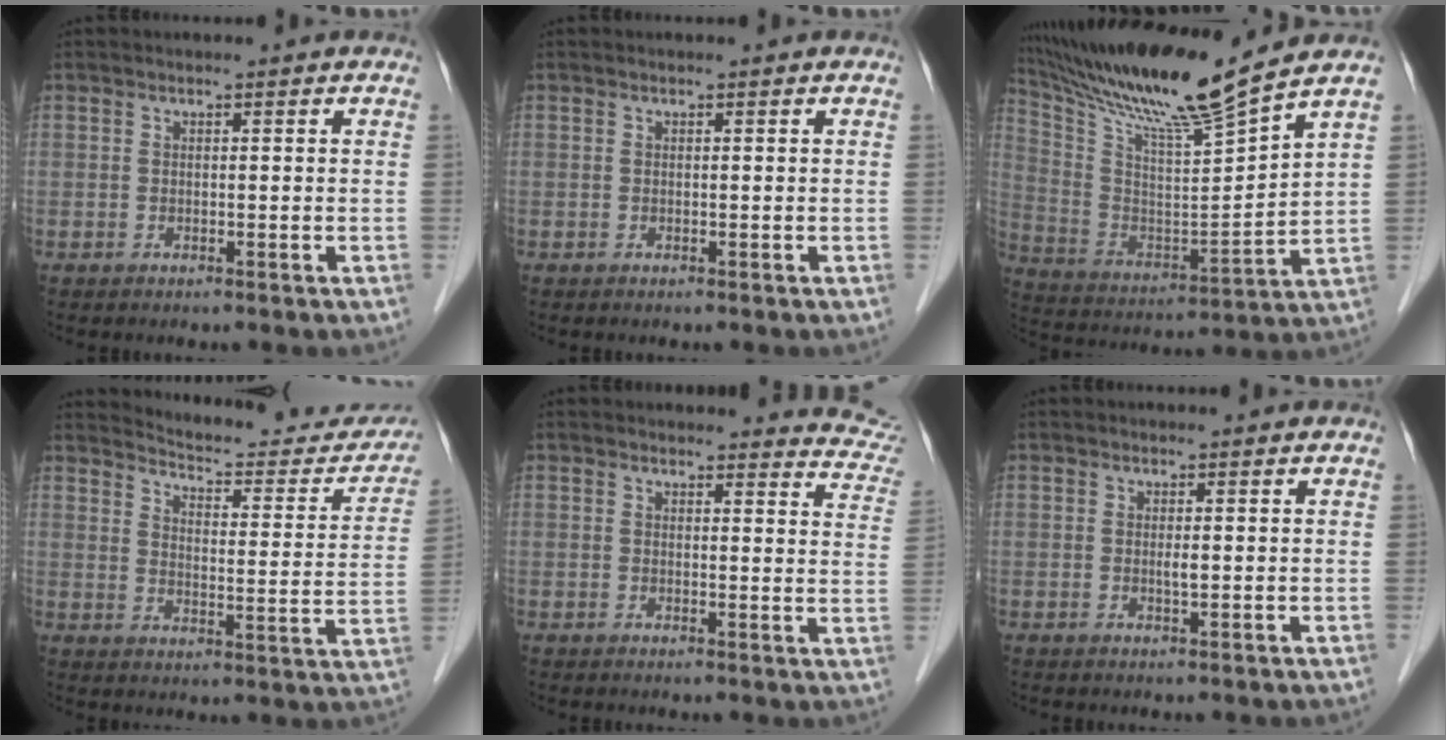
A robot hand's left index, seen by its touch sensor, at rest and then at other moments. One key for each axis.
{"total": 0.0}
{"total": 17.4, "fx": 14.6, "fy": -1.7, "fz": 9.2, "tx": -0.176, "ty": -0.019, "tz": 0.261}
{"total": 19.2, "fx": 18.3, "fy": 3.9, "fz": 4.3, "tx": -0.040, "ty": -0.055, "tz": 0.214}
{"total": 11.5, "fx": 11.4, "fy": 1.5, "fz": 0.6, "tx": 0.036, "ty": -0.061, "tz": 0.083}
{"total": 0.9, "fx": 0.2, "fy": 0.1, "fz": 0.8, "tx": -0.020, "ty": 0.000, "tz": 0.002}